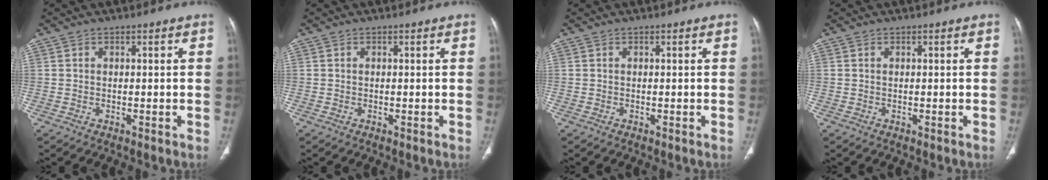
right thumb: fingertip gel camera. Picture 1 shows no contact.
{"total": 0.0}
{"total": 0.0}
{"total": 0.0}